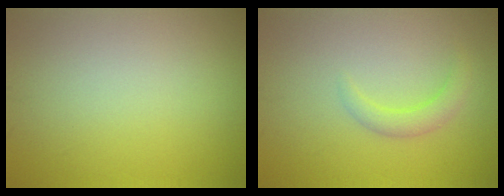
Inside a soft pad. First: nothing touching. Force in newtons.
{"total": 1.9, "press": 1.9, "slide": 0.3}